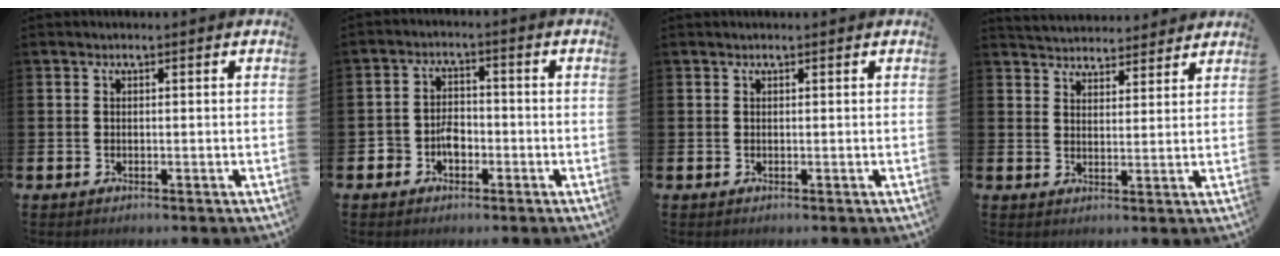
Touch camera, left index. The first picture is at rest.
{"total": 3.2, "force": [-1.5, 2.4, 1.5], "torque": [-0.024, 0.004, -0.034]}
{"total": 0.0}
{"total": 4.5, "force": [4.4, 0.8, -0.5], "torque": [-0.003, -0.028, 0.079]}